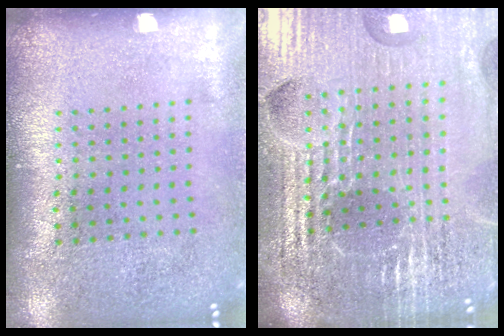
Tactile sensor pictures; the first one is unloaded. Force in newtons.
{"total": 6.2, "press": 5.5, "slide": 2.8}